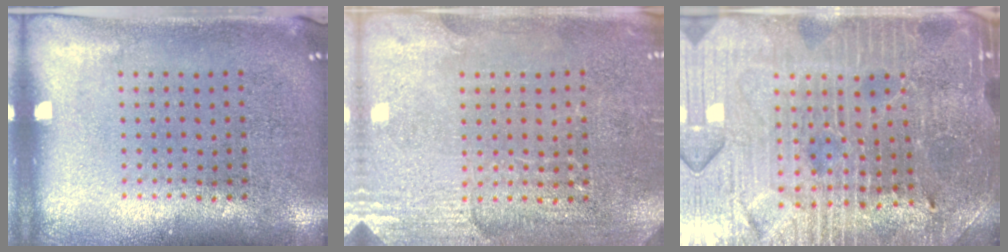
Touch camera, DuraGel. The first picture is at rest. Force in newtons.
{"total": 2.9, "press": 2.8, "slide": 0.8}
{"total": 4.3, "press": 4.2, "slide": 1.0}